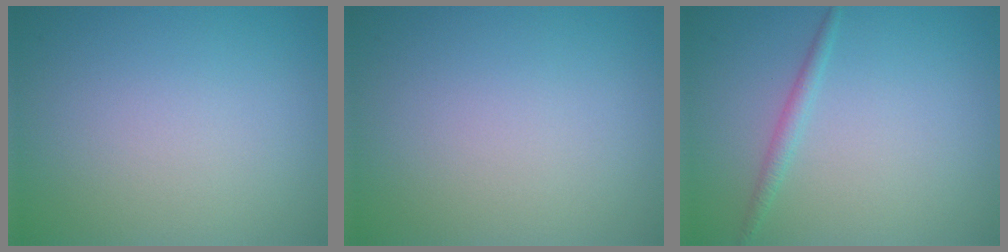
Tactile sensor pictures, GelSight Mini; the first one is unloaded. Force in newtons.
{"total": 0.0}
{"total": 1.2, "press": 1.2, "slide": 0.1}